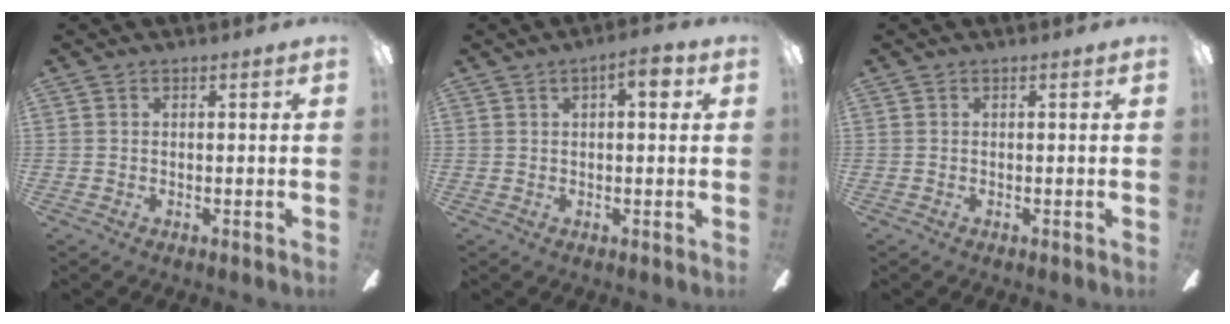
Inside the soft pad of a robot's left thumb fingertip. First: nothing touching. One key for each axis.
{"total": 4.9, "fx": 2.0, "fy": 1.8, "fz": 4.1, "tx": -0.051, "ty": -0.004, "tz": 0.027}
{"total": 0.0}